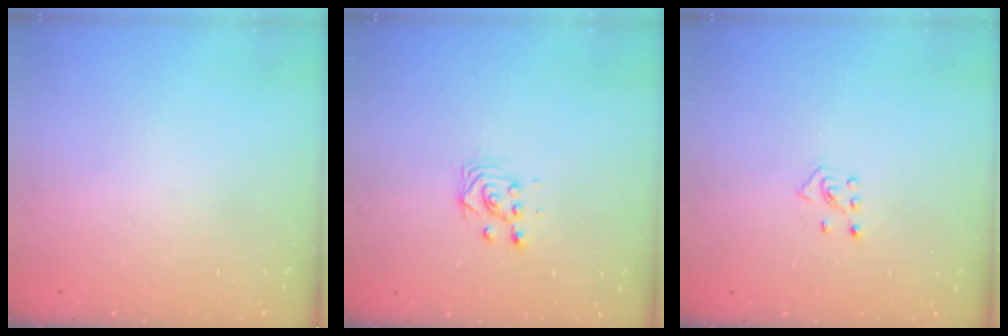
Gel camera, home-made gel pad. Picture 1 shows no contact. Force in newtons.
{"total": 2.9, "press": 2.9, "slide": 0.1}
{"total": 4.2, "press": 4.1, "slide": 0.7}